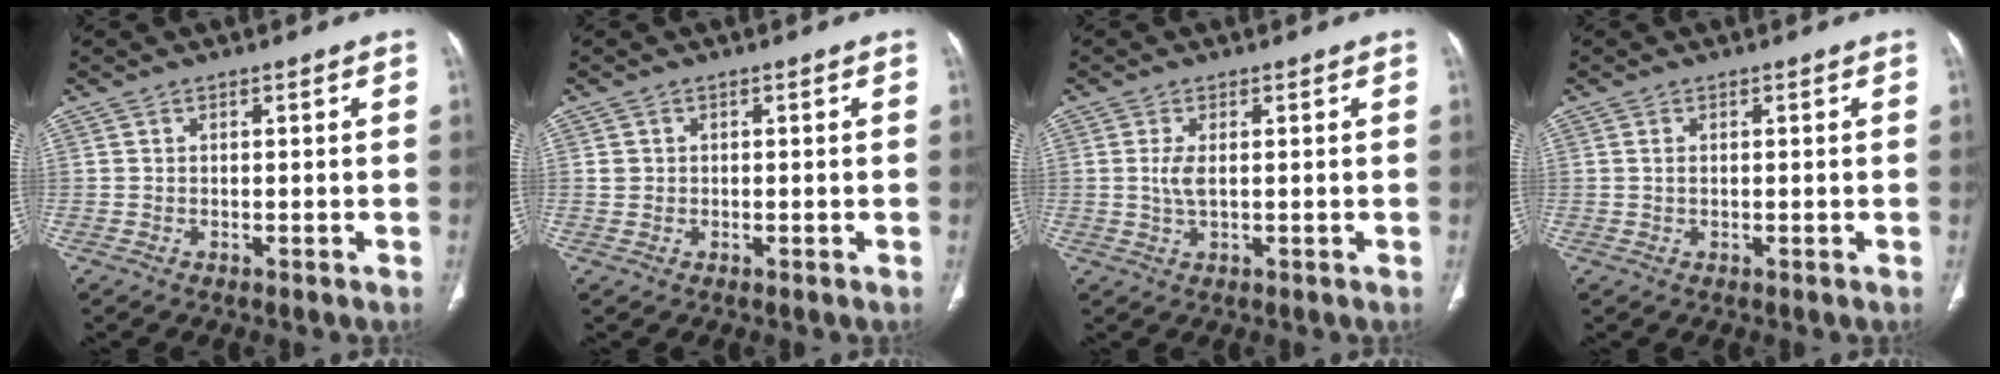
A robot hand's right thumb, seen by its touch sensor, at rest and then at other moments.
{"total": 1.4, "force": [0.1, 1.3, 0.4], "torque": [-0.002, 0.003, 0.004]}
{"total": 2.7, "force": [0.3, 1.0, 2.5], "torque": [-0.061, -0.003, 0.007]}
{"total": 0.7, "force": [0.1, 0.4, 0.6], "torque": [-0.014, 0.004, 0.003]}